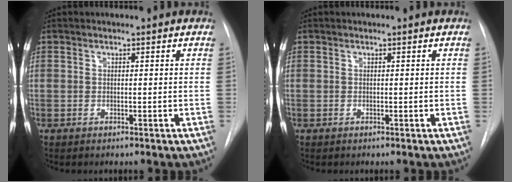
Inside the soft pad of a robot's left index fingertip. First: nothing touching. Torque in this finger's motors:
{"motor_torque": [-0.01, 0.01, -0.01, 0.00]}